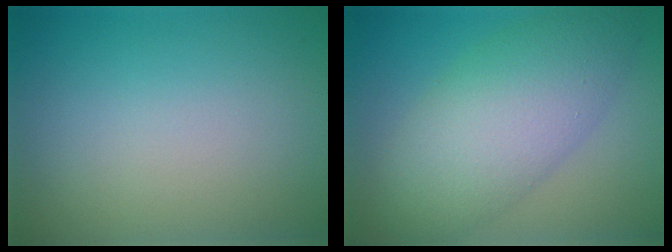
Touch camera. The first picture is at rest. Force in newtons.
{"total": 8.3, "press": 8.3, "slide": 0.3}